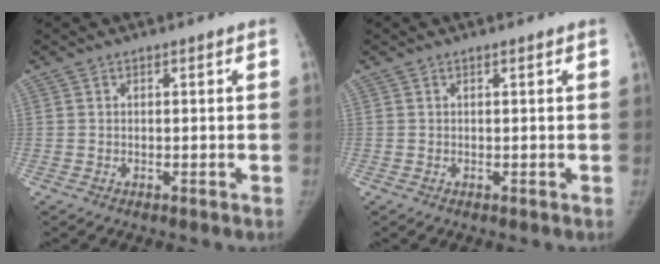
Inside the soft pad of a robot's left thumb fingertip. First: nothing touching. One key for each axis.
{"total": 0.0}